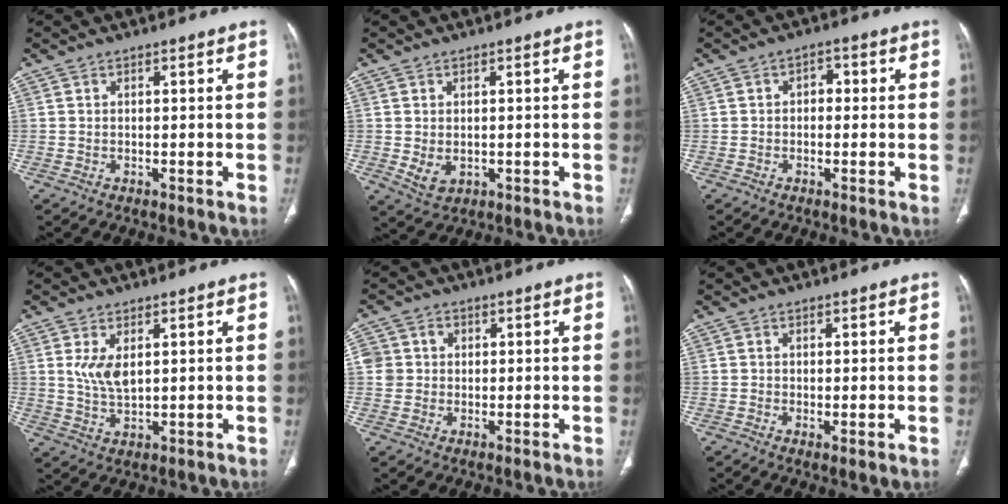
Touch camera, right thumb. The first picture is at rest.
{"total": 3.6, "force": [-0.3, 2.6, 2.5], "torque": [-0.040, -0.004, 0.009]}
{"total": 2.6, "force": [0.0, 1.9, 1.8], "torque": [-0.011, 0.010, -0.008]}
{"total": 5.1, "force": [1.5, 2.5, 4.2], "torque": [-0.079, -0.013, 0.039]}
{"total": 5.1, "force": [0.8, 4.9, 1.2], "torque": [-0.005, 0.009, 0.017]}
{"total": 2.0, "force": [-0.3, 0.5, 1.9], "torque": [-0.041, -0.009, -0.005]}